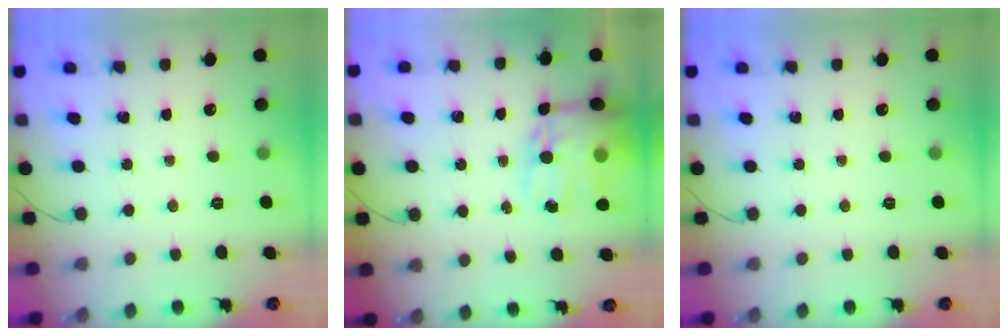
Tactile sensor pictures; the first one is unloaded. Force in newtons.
{"total": 15.5, "press": 15.1, "slide": 3.7}
{"total": 0.0}